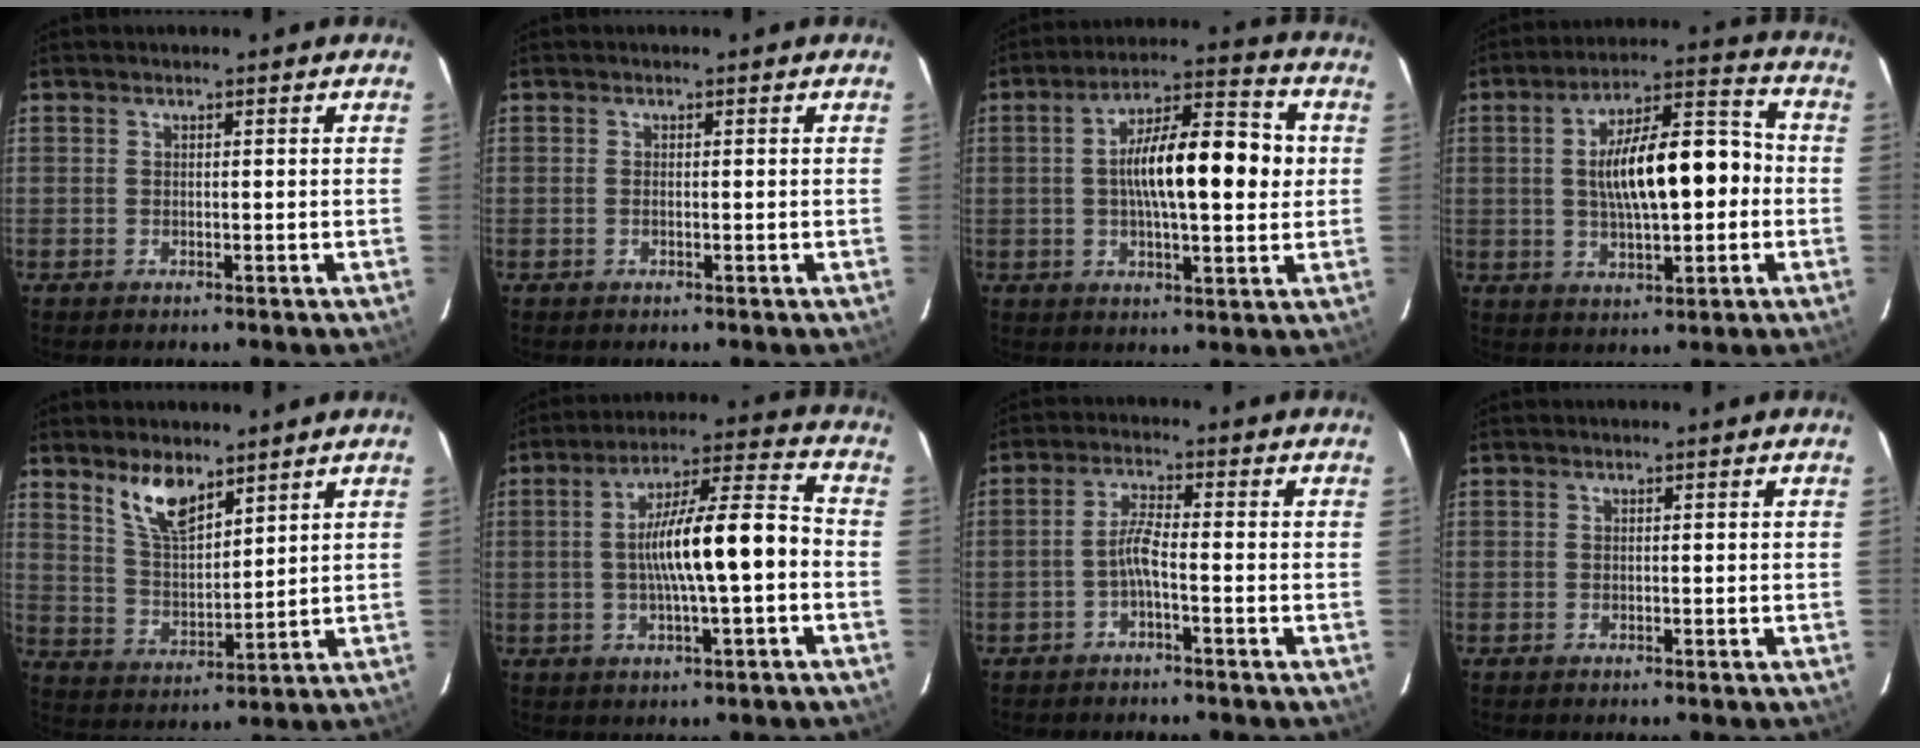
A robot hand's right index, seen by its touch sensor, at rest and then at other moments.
{"total": 0.0}
{"total": 15.0, "force": [1.0, 4.4, 14.3], "torque": [-0.237, 0.022, 0.012]}
{"total": 15.0, "force": [-0.4, 5.4, 14.0], "torque": [-0.229, 0.026, 0.001]}
{"total": 8.6, "force": [6.2, 3.0, 5.1], "torque": [-0.092, 0.001, 0.127]}
{"total": 13.2, "force": [-1.8, 1.6, 13.0], "torque": [-0.210, 0.017, -0.023]}
{"total": 3.3, "force": [-1.6, -0.2, 2.8], "torque": [-0.065, 0.007, -0.033]}
{"total": 0.0}